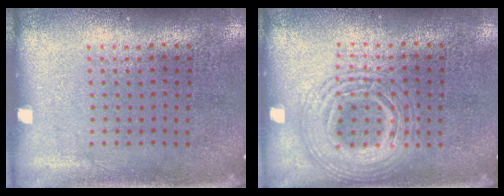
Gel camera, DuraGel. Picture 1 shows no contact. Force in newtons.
{"total": 2.5, "press": 2.4, "slide": 0.2}